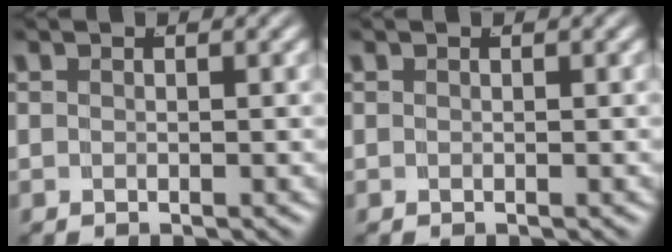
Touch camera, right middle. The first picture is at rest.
{"total": 0.0}